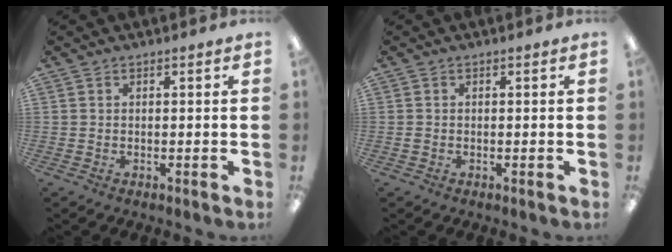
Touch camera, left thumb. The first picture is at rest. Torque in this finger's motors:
{"motor_torque": [-0.09, -0.02, 0.01, -0.08, 0.00]}